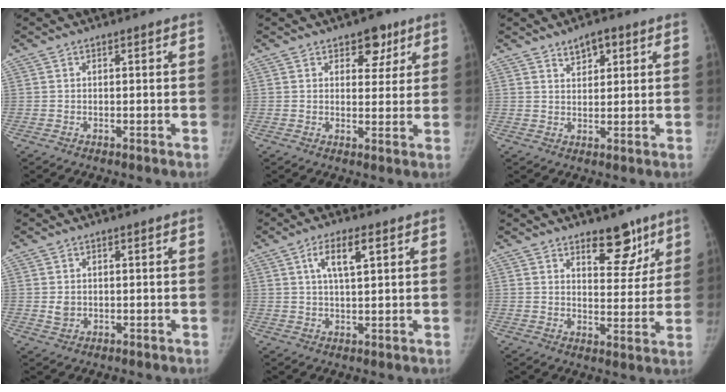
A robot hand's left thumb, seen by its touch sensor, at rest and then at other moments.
{"total": 5.5, "force": [3.2, 3.6, 2.6], "torque": [0.000, -0.014, 0.041]}
{"total": 4.0, "force": [2.5, 2.1, 2.3], "torque": [-0.017, -0.014, 0.040]}
{"total": 2.0, "force": [0.1, 1.7, 1.0], "torque": [-0.010, -0.001, 0.007]}
{"total": 6.2, "force": [2.5, 2.0, 5.4], "torque": [-0.093, -0.003, 0.045]}
{"total": 8.5, "force": [5.7, 4.3, 4.7], "torque": [-0.023, -0.038, 0.084]}